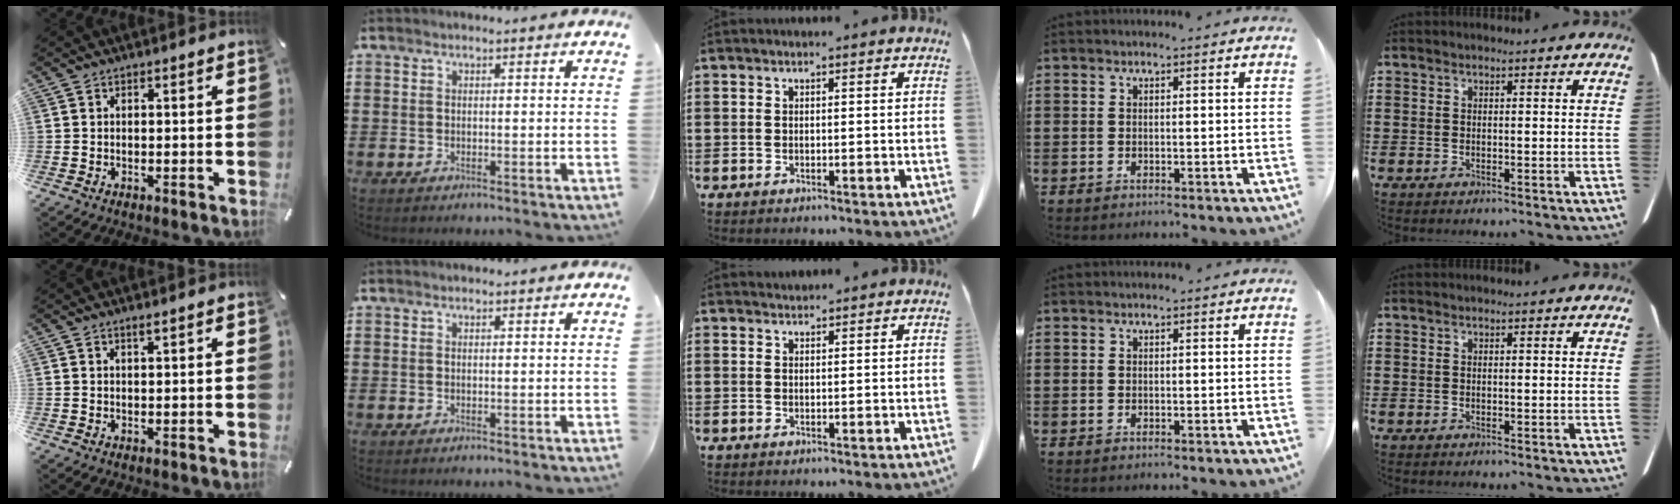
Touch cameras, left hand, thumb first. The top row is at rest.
{"thumb": {"total": 1.1, "force": [0.7, -0.1, 0.8], "torque": [-0.016, -0.001, 0.013]}, "middle": {"total": 1.0, "force": [0.9, 0.2, 0.1], "torque": [-0.004, 0.000, 0.019]}}